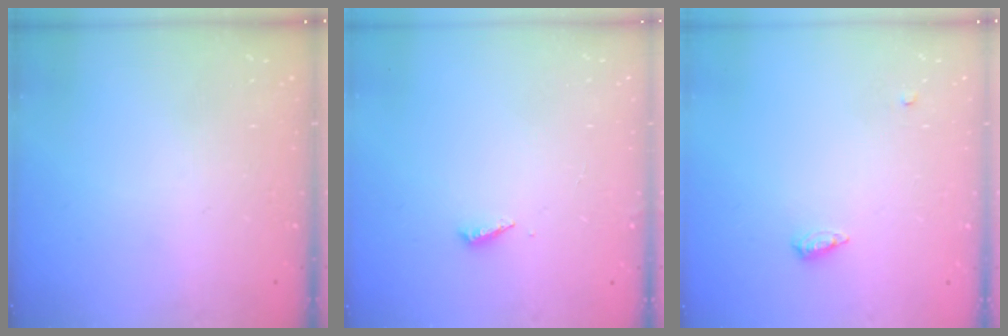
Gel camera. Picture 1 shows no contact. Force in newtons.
{"total": 2.0, "press": 2.0, "slide": 0.2}
{"total": 5.5, "press": 5.4, "slide": 1.0}